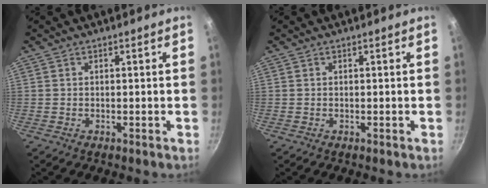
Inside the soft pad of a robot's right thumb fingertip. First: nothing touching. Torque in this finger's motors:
{"motor_torque": [-0.29, 0.05, -0.13, 0.00, 0.00]}